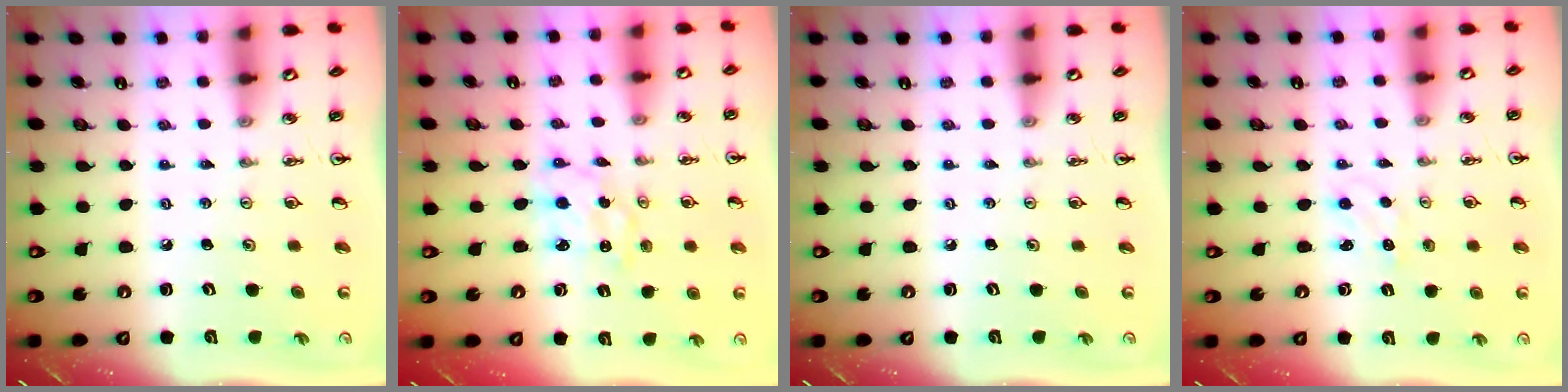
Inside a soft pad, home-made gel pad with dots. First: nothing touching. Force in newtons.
{"total": 1.8, "press": 1.8, "slide": 0.1}
{"total": 0.0}
{"total": 1.5, "press": 1.4, "slide": 0.3}